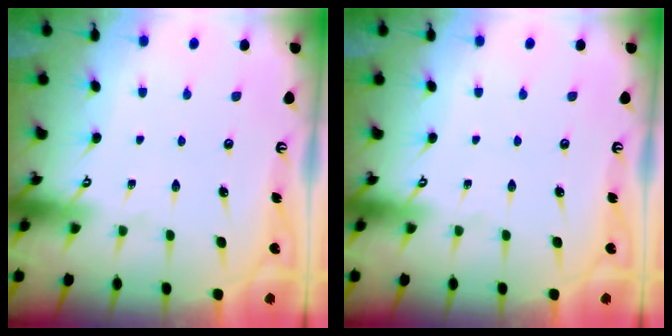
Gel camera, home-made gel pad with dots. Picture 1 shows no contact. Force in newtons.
{"total": 0.0}